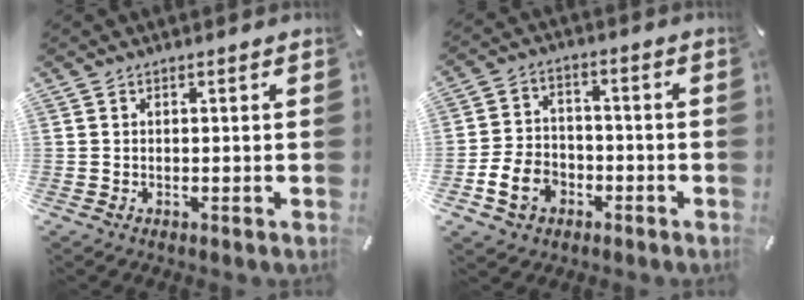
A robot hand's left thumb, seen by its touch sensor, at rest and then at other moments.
{"total": 9.1, "force": [-3.7, 7.2, 4.1], "torque": [-0.100, 0.024, -0.067]}